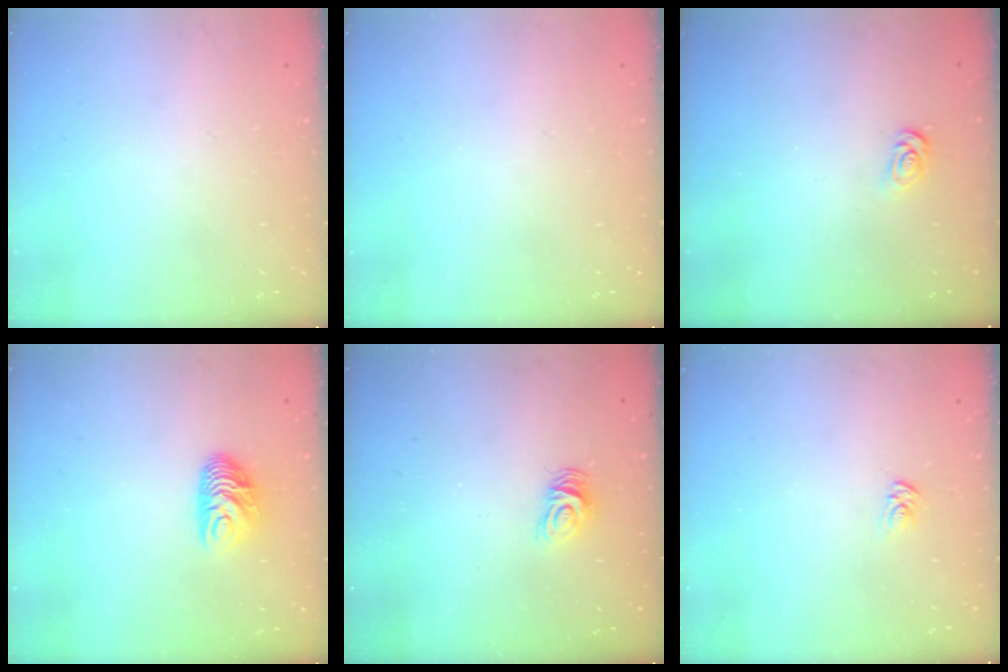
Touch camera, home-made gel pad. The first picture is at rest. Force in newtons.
{"total": 0.0}
{"total": 2.6, "press": 2.6, "slide": 0.4}
{"total": 7.9, "press": 7.8, "slide": 1.0}
{"total": 4.4, "press": 4.4, "slide": 0.2}
{"total": 2.6, "press": 2.6, "slide": 0.3}